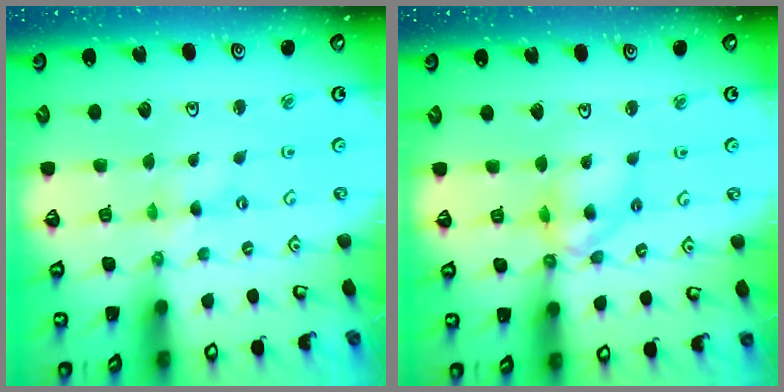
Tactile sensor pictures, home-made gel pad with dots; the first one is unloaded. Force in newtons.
{"total": 10.3, "press": 10.3, "slide": 1.0}